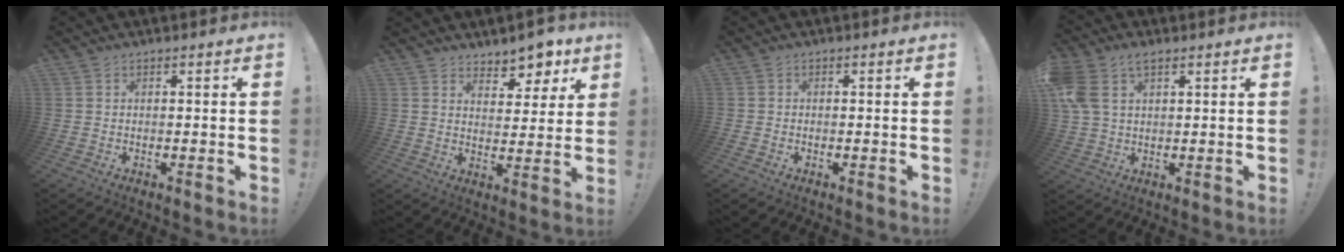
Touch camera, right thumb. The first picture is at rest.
{"total": 7.7, "force": [6.4, 4.0, 1.6], "torque": [0.000, -0.064, 0.116]}
{"total": 0.8, "force": [-0.7, 0.5, 0.1], "torque": [-0.008, 0.005, -0.010]}
{"total": 7.9, "force": [3.7, 4.9, 5.1], "torque": [-0.102, -0.010, 0.073]}